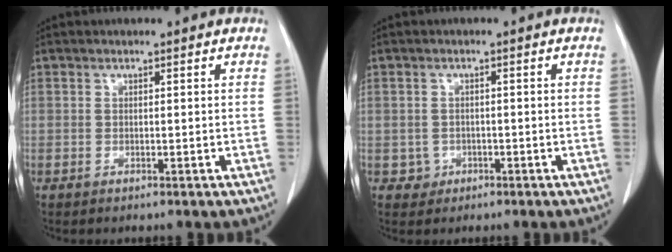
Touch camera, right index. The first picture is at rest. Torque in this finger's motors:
{"motor_torque": [-1.27, 0.88, -1.05, -0.21]}